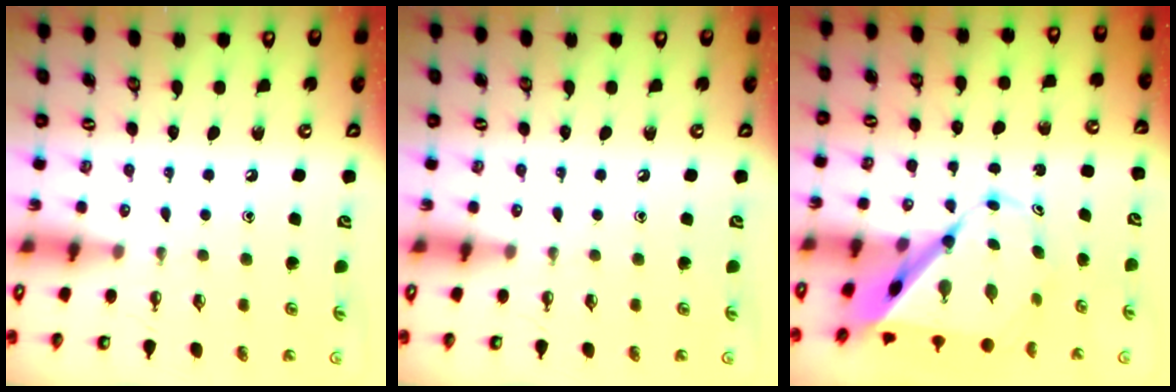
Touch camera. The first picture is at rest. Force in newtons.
{"total": 0.0}
{"total": 11.2, "press": 11.1, "slide": 1.1}